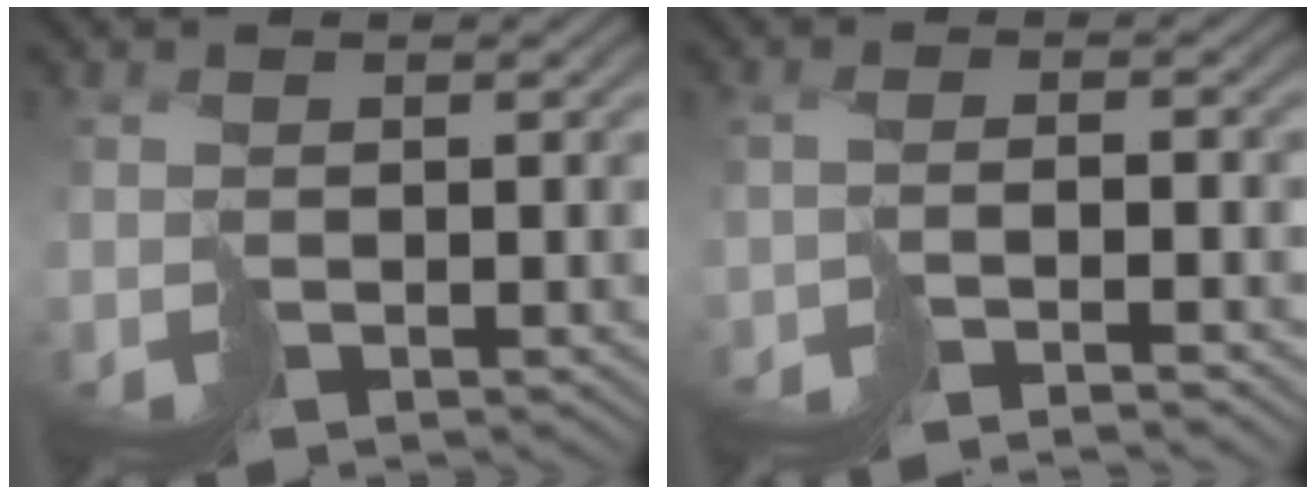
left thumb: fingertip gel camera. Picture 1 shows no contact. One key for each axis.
{"total": 3.9, "fx": -3.1, "fy": -0.4, "fz": 2.2, "tx": -0.031, "ty": -0.004, "tz": -0.055}